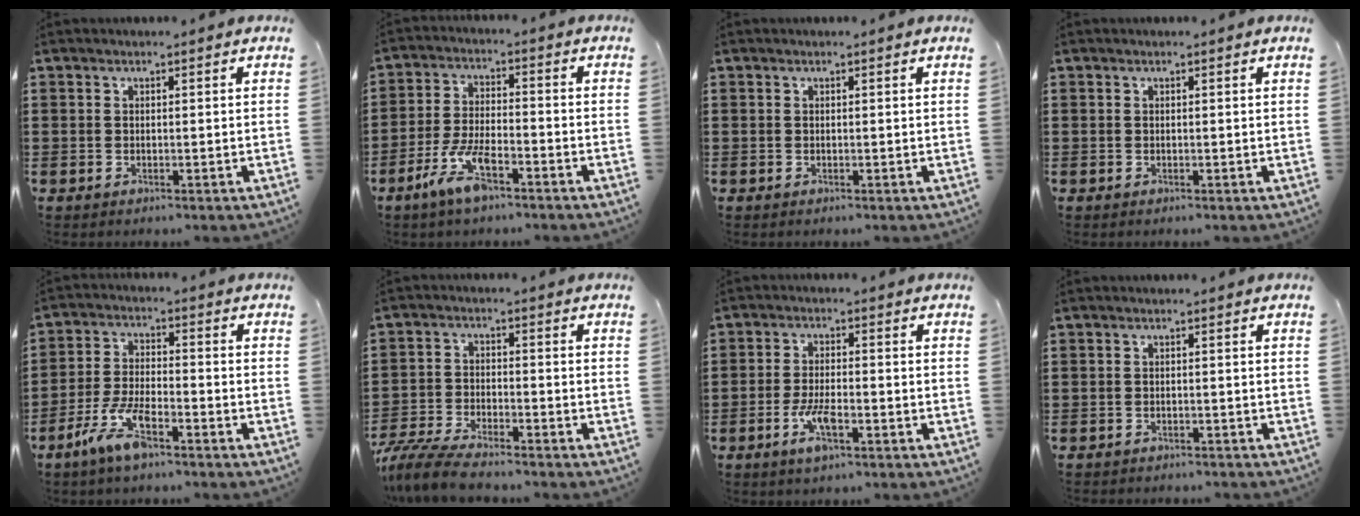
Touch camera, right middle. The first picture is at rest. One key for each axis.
{"total": 7.6, "fx": -4.5, "fy": 2.4, "fz": 5.7, "tx": -0.130, "ty": -0.005, "tz": -0.087}
{"total": 0.0}
{"total": 0.0}
{"total": 7.3, "fx": -4.6, "fy": 2.0, "fz": 5.3, "tx": -0.126, "ty": -0.006, "tz": -0.089}
{"total": 5.9, "fx": -5.5, "fy": 0.6, "fz": 2.1, "tx": -0.058, "ty": -0.005, "tz": -0.113}
{"total": 5.3, "fx": -2.4, "fy": 1.6, "fz": 4.4, "tx": -0.091, "ty": -0.001, "tz": -0.046}
{"total": 1.0, "fx": -1.0, "fy": 0.0, "fz": 0.0, "tx": -0.004, "ty": 0.000, "tz": -0.021}